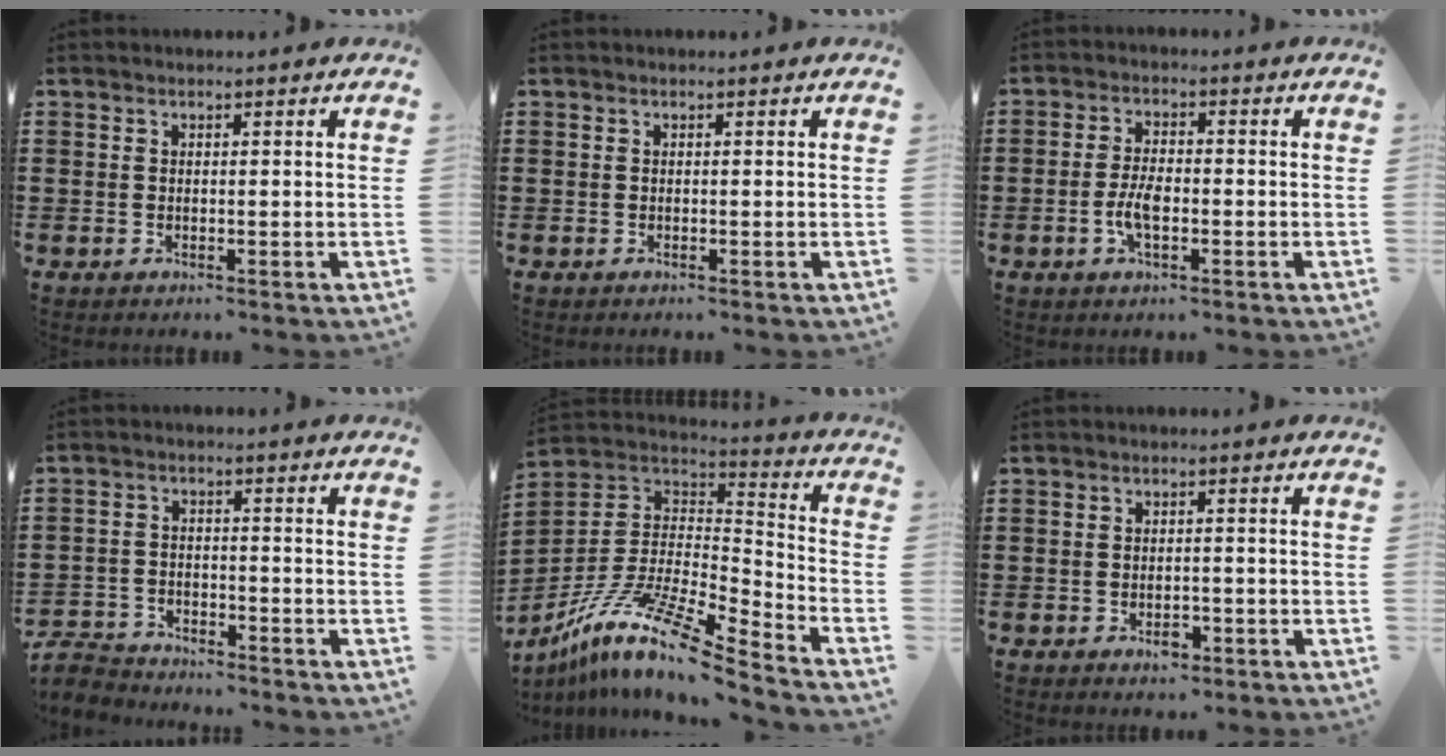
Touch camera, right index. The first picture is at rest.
{"total": 0.0}
{"total": 4.6, "force": [-1.3, 2.0, 3.9], "torque": [-0.089, 0.000, -0.028]}
{"total": 3.6, "force": [-3.5, 0.7, 0.2], "torque": [-0.025, -0.003, -0.079]}
{"total": 13.3, "force": [-9.6, 2.1, 9.0], "torque": [-0.186, 0.007, -0.186]}
{"total": 2.1, "force": [-1.1, 1.0, 1.4], "torque": [-0.028, 0.000, -0.020]}